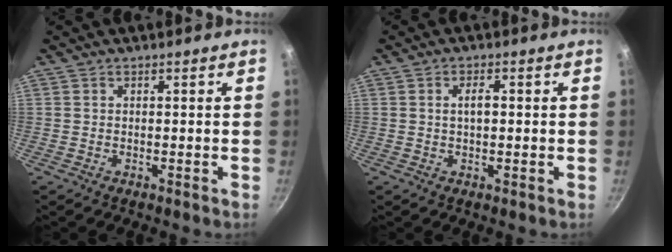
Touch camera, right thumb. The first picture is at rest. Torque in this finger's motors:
{"motor_torque": [-0.51, 0.29, 0.22, 0.00, 0.01]}